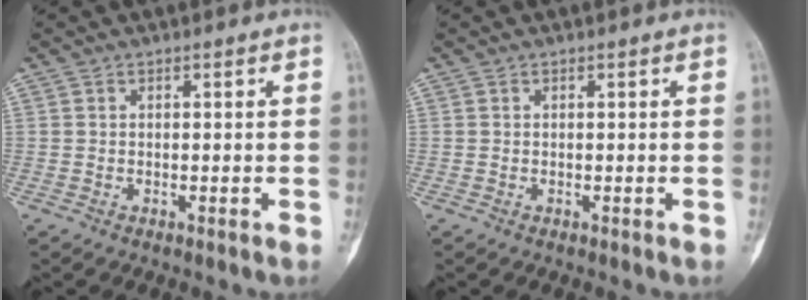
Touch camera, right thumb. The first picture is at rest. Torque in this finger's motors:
{"motor_torque": [0.24, 0.13, 0.02, 0.06, 0.07]}